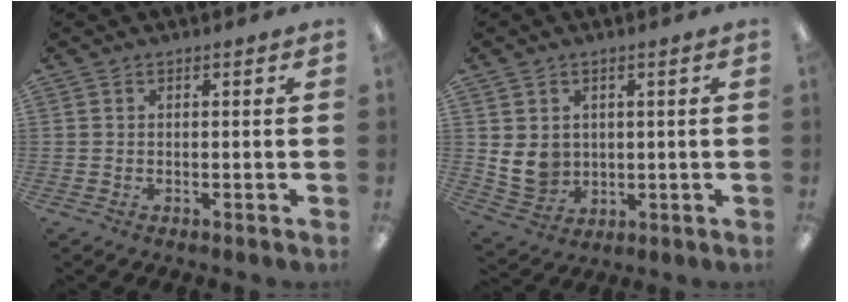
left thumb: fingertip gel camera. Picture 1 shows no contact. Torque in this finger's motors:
{"motor_torque": [0.41, 1.56, 0.63, -0.77, 0.00]}